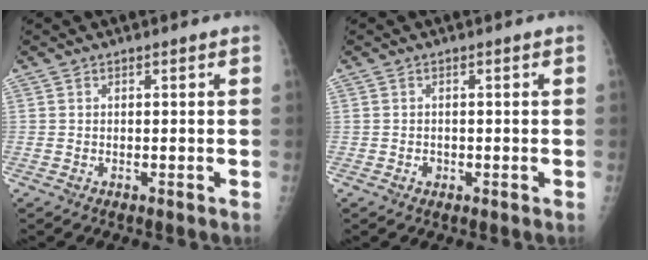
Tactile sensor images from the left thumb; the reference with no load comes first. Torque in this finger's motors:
{"motor_torque": [0.03, 0.05, -0.16, 0.17, -0.05]}